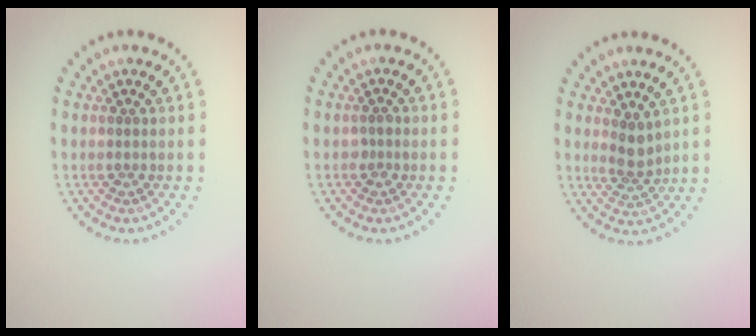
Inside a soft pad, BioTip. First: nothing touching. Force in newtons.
{"total": 0.6, "press": 0.6, "slide": 0.2}
{"total": 2.1, "press": 1.7, "slide": 1.3}